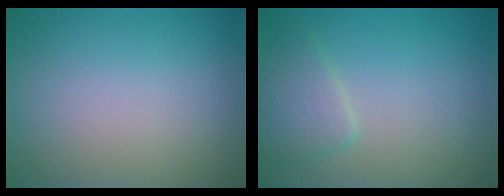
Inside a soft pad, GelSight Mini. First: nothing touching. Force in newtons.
{"total": 2.4, "press": 2.4, "slide": 0.1}